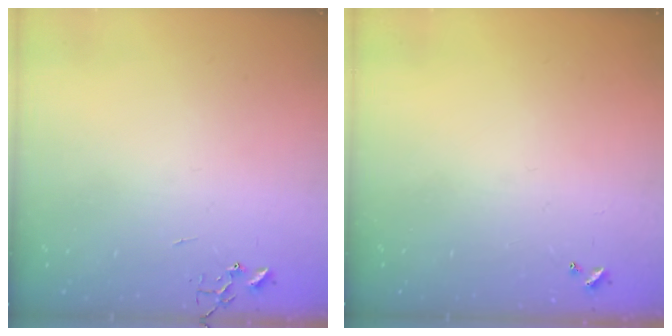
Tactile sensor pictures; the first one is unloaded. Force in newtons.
{"total": 0.0}